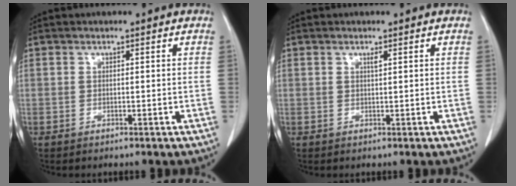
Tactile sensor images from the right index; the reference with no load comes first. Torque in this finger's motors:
{"motor_torque": [0.04, -0.02, -0.01, 0.00]}